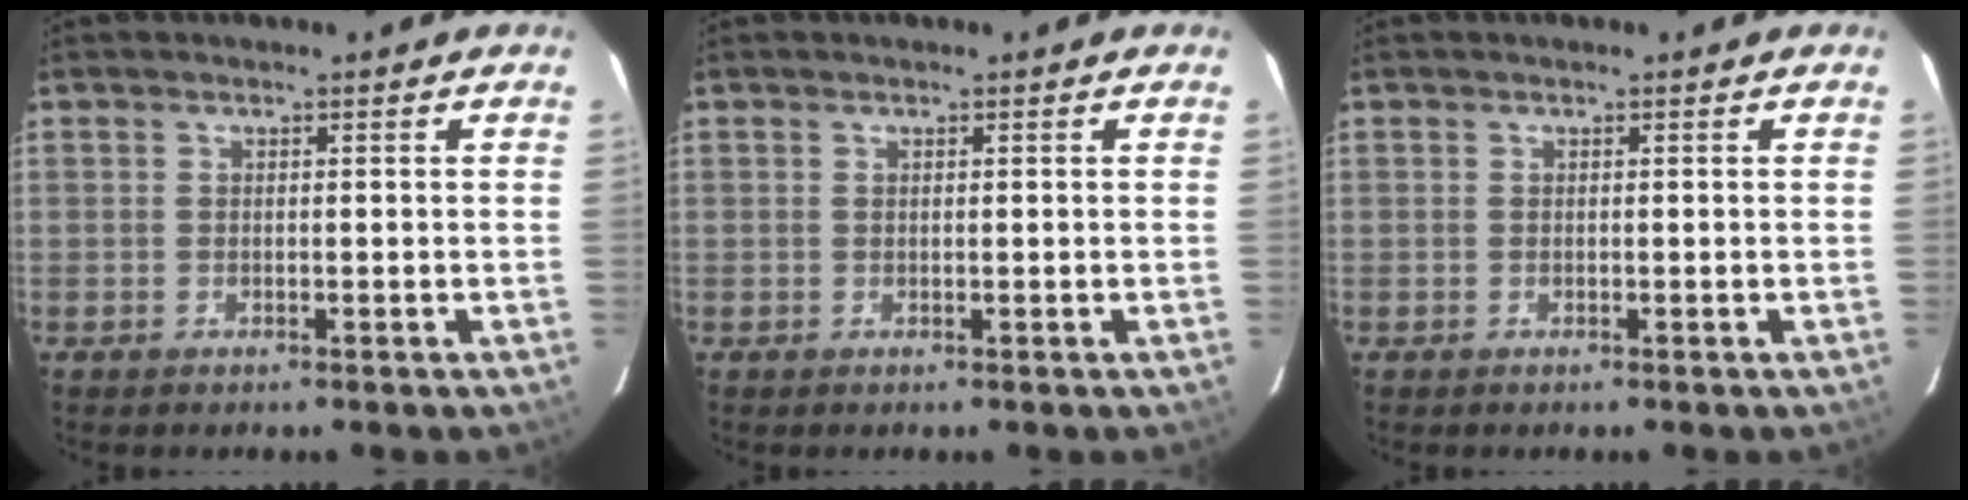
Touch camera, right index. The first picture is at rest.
{"total": 0.0}
{"total": 0.0}